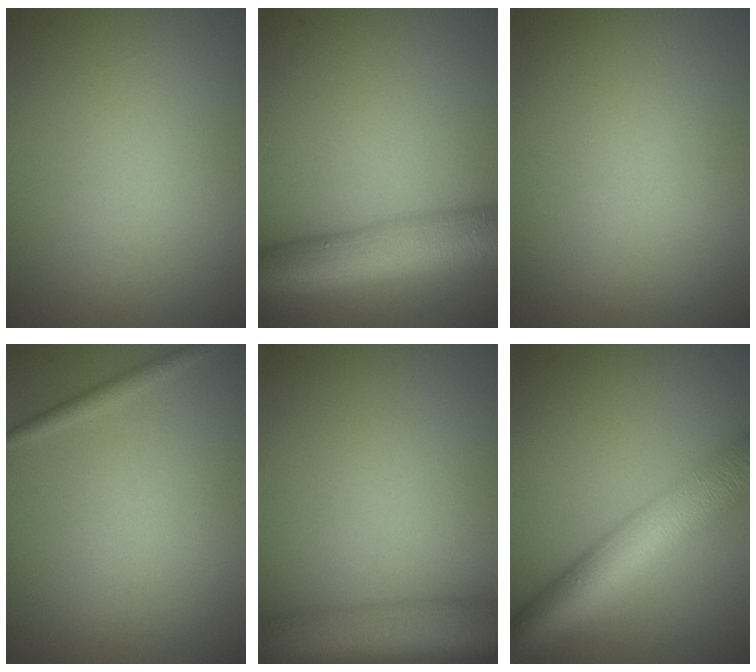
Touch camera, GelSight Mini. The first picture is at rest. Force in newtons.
{"total": 9.2, "press": 9.2, "slide": 0.4}
{"total": 0.0}
{"total": 1.1, "press": 1.1, "slide": 0.1}
{"total": 8.5, "press": 8.5, "slide": 0.5}
{"total": 8.0, "press": 8.0, "slide": 0.4}